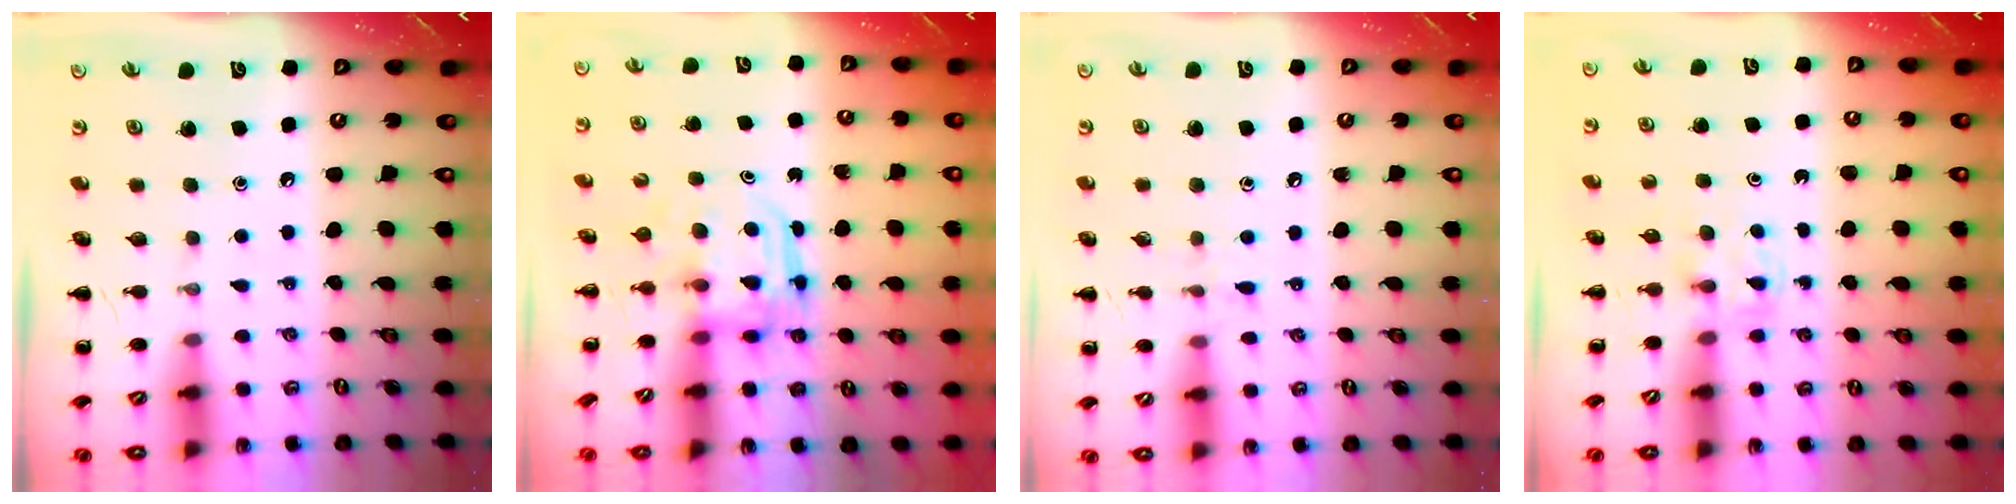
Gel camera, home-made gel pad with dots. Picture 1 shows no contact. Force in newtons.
{"total": 3.2, "press": 3.2, "slide": 0.2}
{"total": 5.7, "press": 5.2, "slide": 2.3}
{"total": 3.0, "press": 2.8, "slide": 1.0}